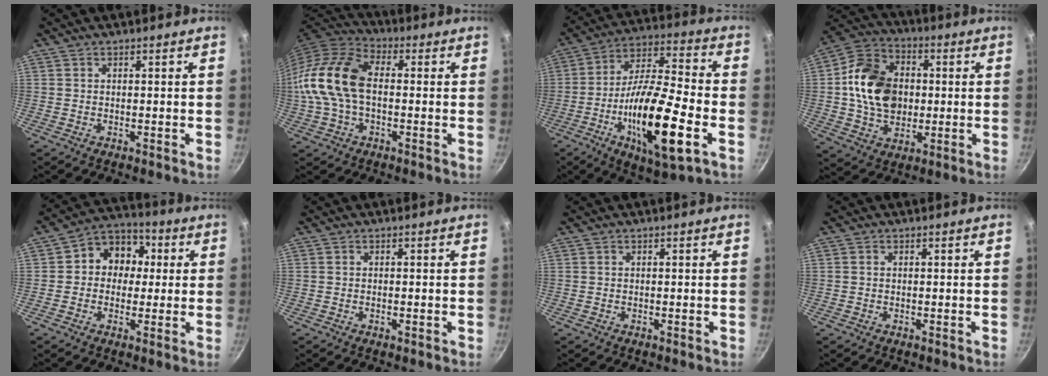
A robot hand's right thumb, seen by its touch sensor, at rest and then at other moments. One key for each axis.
{"total": 15.9, "fx": -0.4, "fy": 9.8, "fz": 12.5, "tx": -0.237, "ty": 0.039, "tz": -0.023}
{"total": 21.8, "fx": -6.6, "fy": 6.2, "fz": 19.8, "tx": -0.347, "ty": 0.027, "tz": -0.122}
{"total": 16.6, "fx": 0.9, "fy": 12.6, "fz": 10.8, "tx": -0.159, "ty": 0.016, "tz": 0.007}
{"total": 9.5, "fx": 1.1, "fy": 8.2, "fz": 4.7, "tx": -0.023, "ty": 0.019, "tz": -0.003}
{"total": 0.7, "fx": -0.2, "fy": 0.2, "fz": 0.6, "tx": -0.011, "ty": 0.002, "tz": -0.005}
{"total": 0.0}
{"total": 0.0}